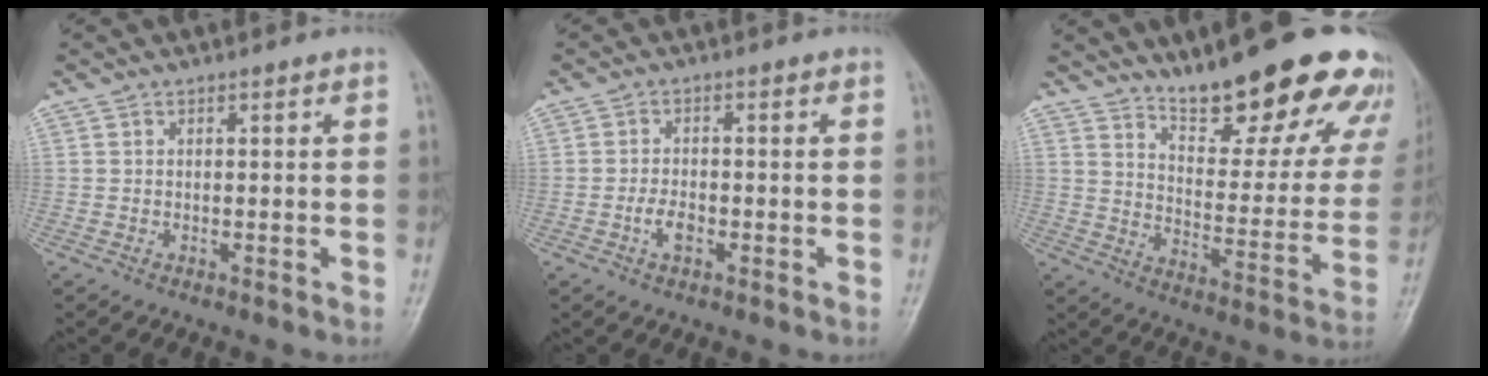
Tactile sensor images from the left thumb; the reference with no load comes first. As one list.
[{"total": 3.2, "force": [-1.4, 1.8, 2.3], "torque": [-0.036, 0.008, -0.027]}, {"total": 24.6, "force": [18.5, 7.2, 14.6], "torque": [-0.150, -0.104, 0.254]}]